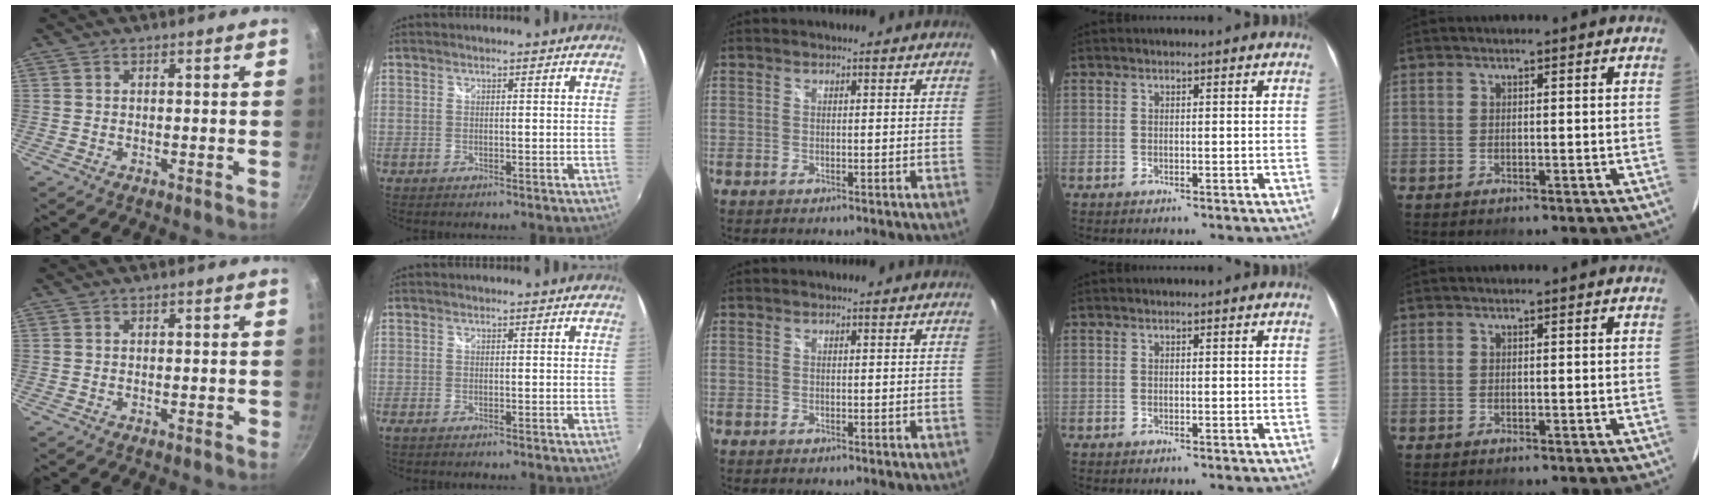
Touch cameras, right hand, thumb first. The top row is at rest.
{"thumb": {"total": 1.1, "force": [-0.5, 0.7, 0.7], "torque": [0.002, 0.011, -0.005]}, "index": {"total": 1.3, "force": [-1.2, 0.3, 0.6], "torque": [-0.015, -0.007, -0.023]}}